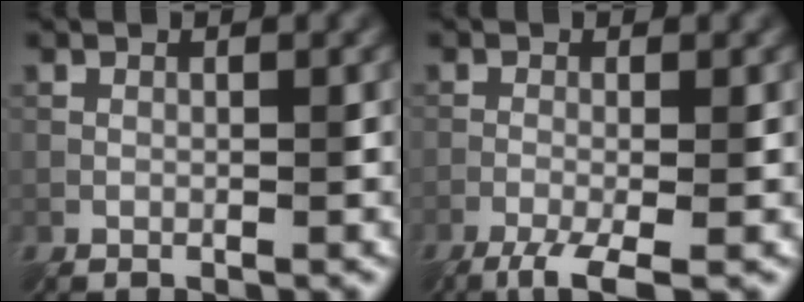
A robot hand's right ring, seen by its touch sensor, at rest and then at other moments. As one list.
[{"total": 4.8, "force": [-3.3, 1.2, 3.3], "torque": [-0.065, -0.008, -0.059]}]